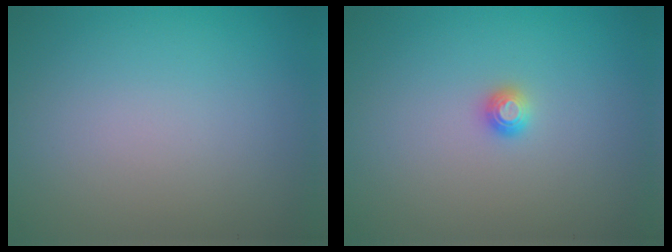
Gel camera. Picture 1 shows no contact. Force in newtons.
{"total": 1.1, "press": 1.1, "slide": 0.1}